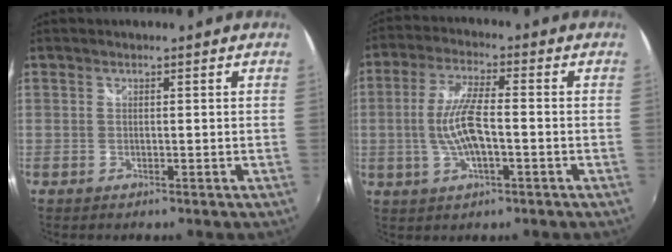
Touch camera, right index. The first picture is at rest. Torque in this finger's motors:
{"motor_torque": [0.59, -0.24, 0.24, 0.13]}